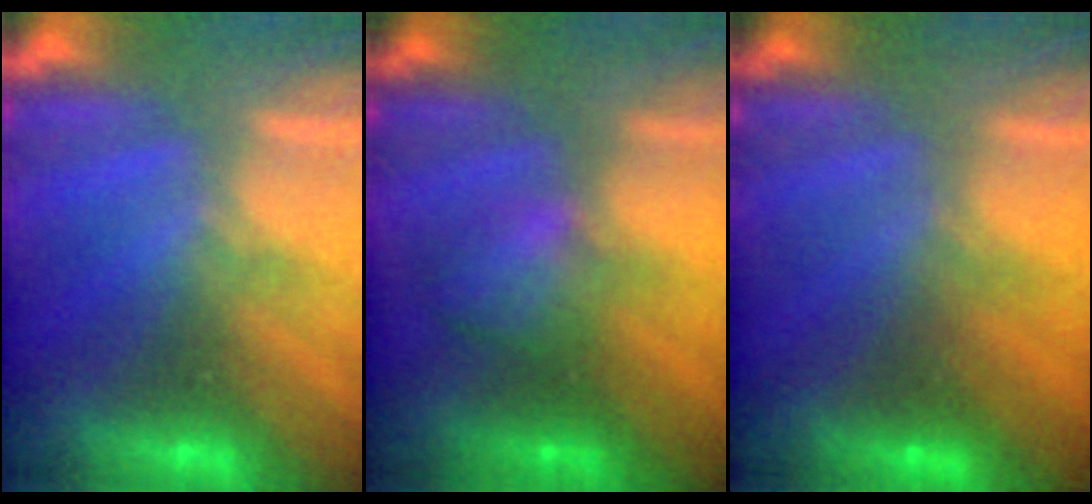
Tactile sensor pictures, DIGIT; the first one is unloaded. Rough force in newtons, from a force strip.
{"total": 2.1}
{"total": 1.6}